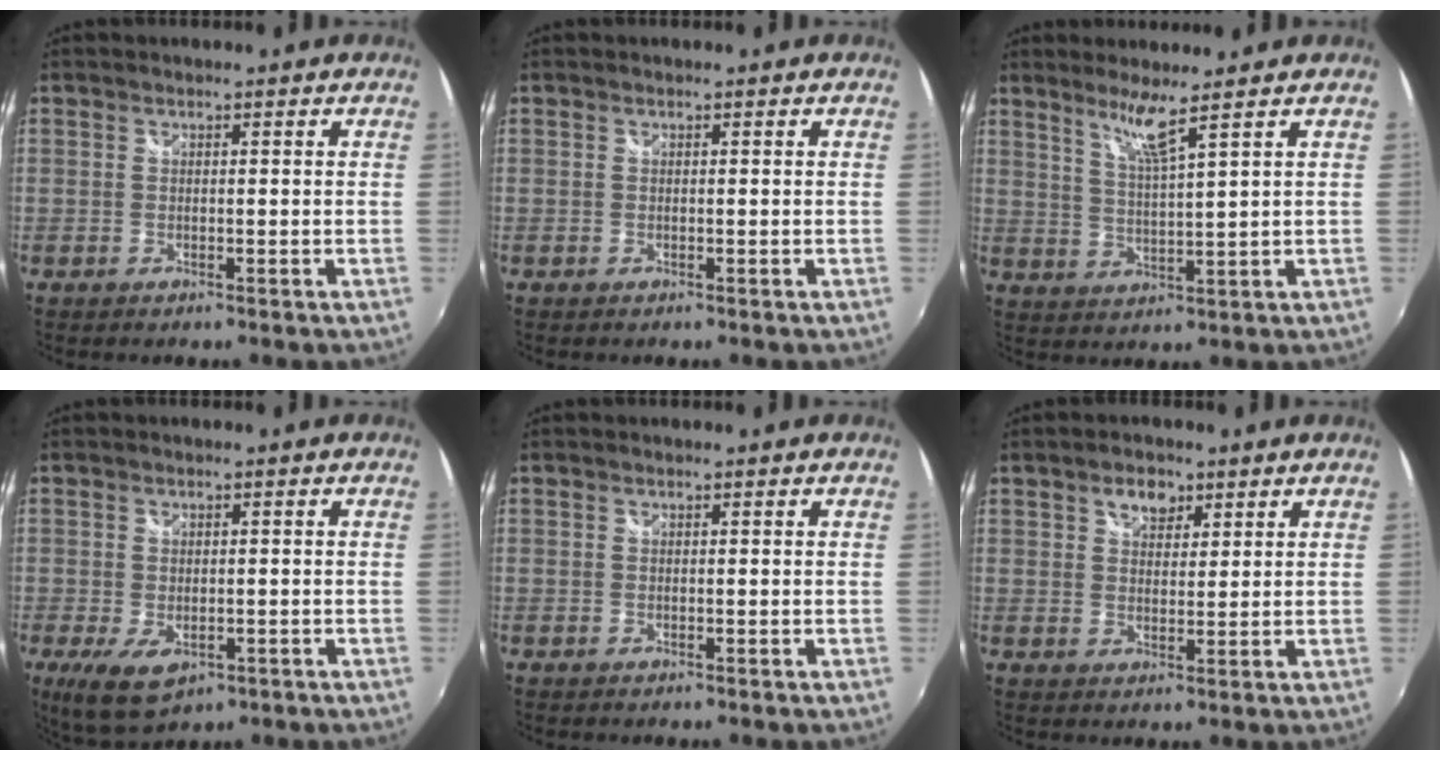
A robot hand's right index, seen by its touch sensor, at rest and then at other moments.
{"total": 0.0}
{"total": 5.1, "force": [3.9, -0.9, 3.2], "torque": [-0.063, -0.007, 0.075]}
{"total": 7.4, "force": [-3.1, 4.1, 5.3], "torque": [-0.111, -0.027, -0.048]}
{"total": 0.0}
{"total": 4.3, "force": [2.5, 2.8, 2.1], "torque": [-0.026, 0.009, 0.044]}